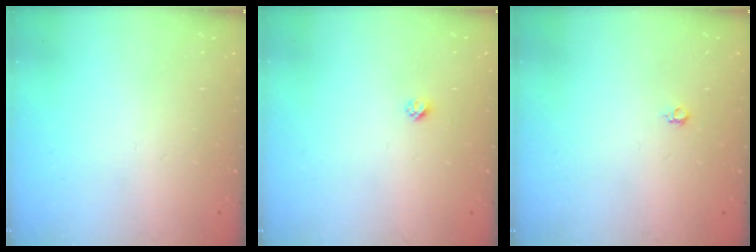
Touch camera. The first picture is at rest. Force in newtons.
{"total": 2.3, "press": 2.3, "slide": 0.2}
{"total": 3.5, "press": 3.4, "slide": 0.6}